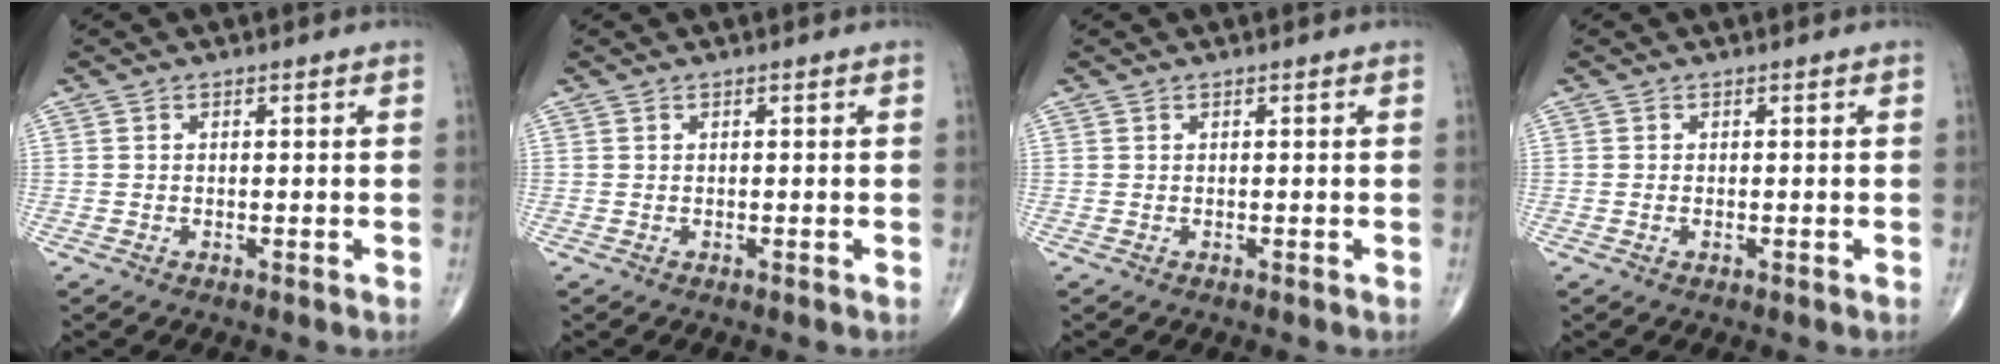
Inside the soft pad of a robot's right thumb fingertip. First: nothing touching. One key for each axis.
{"total": 0.0}
{"total": 0.0}
{"total": 0.6, "fx": -0.2, "fy": 0.3, "fz": 0.5, "tx": -0.012, "ty": 0.003, "tz": -0.003}